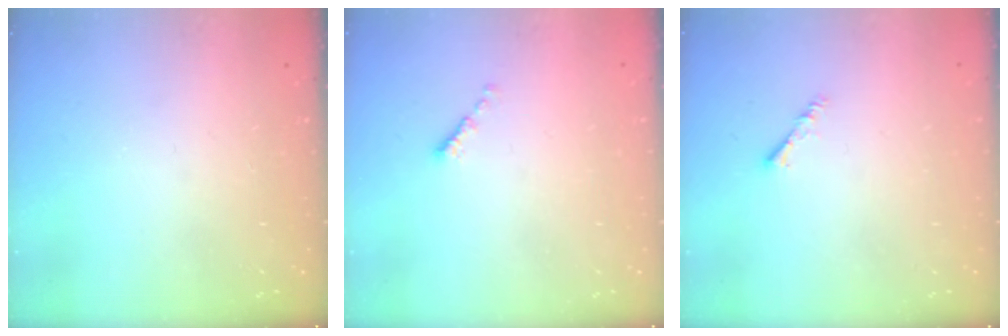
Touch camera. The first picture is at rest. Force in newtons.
{"total": 0.0}
{"total": 1.5, "press": 1.5, "slide": 0.4}